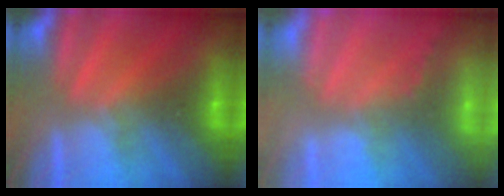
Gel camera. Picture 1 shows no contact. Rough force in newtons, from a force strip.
{"total": 1.7}